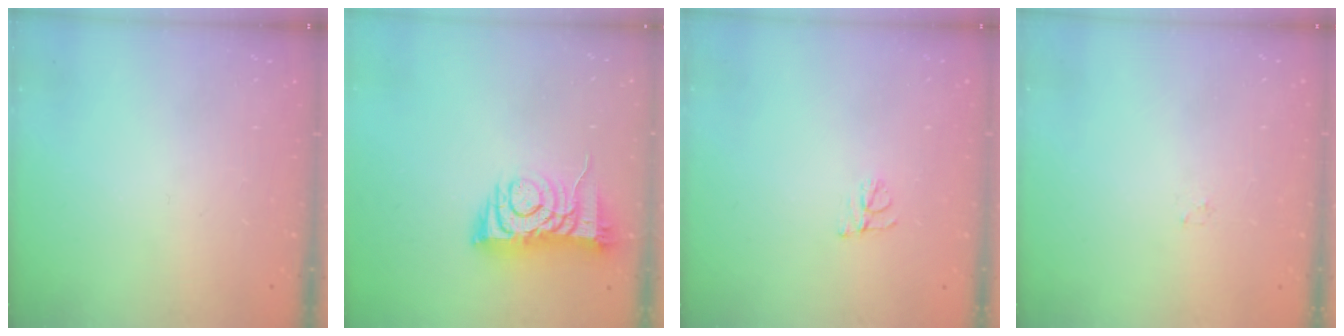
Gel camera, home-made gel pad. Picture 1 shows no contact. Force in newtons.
{"total": 8.3, "press": 8.2, "slide": 1.3}
{"total": 5.6, "press": 5.5, "slide": 0.6}
{"total": 0.8, "press": 0.8, "slide": 0.2}